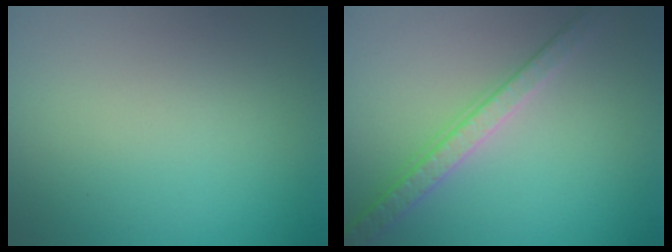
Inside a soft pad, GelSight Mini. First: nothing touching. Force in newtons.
{"total": 3.6, "press": 3.3, "slide": 1.4}